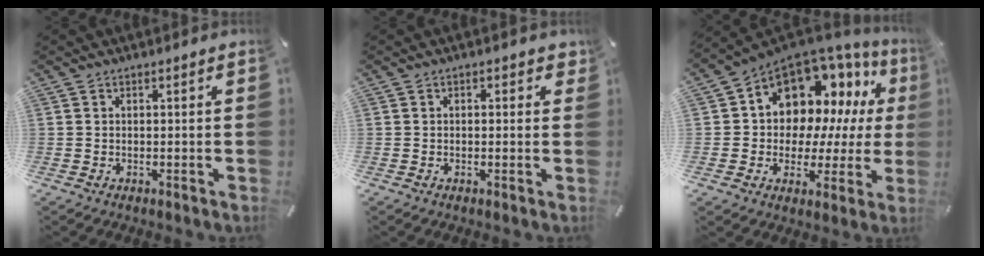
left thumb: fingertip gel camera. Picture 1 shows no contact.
{"total": 1.2, "force": [0.1, 0.8, 0.8], "torque": [0.001, 0.000, -0.003]}
{"total": 12.5, "force": [7.0, 9.1, 4.9], "torque": [-0.090, -0.061, 0.133]}